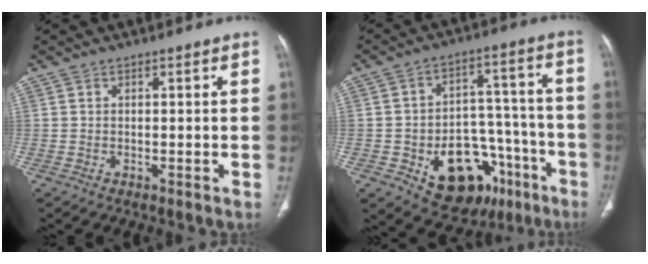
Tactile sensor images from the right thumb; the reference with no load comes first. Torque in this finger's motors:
{"motor_torque": [1.37, 0.38, 0.87, -1.32, 0.10]}